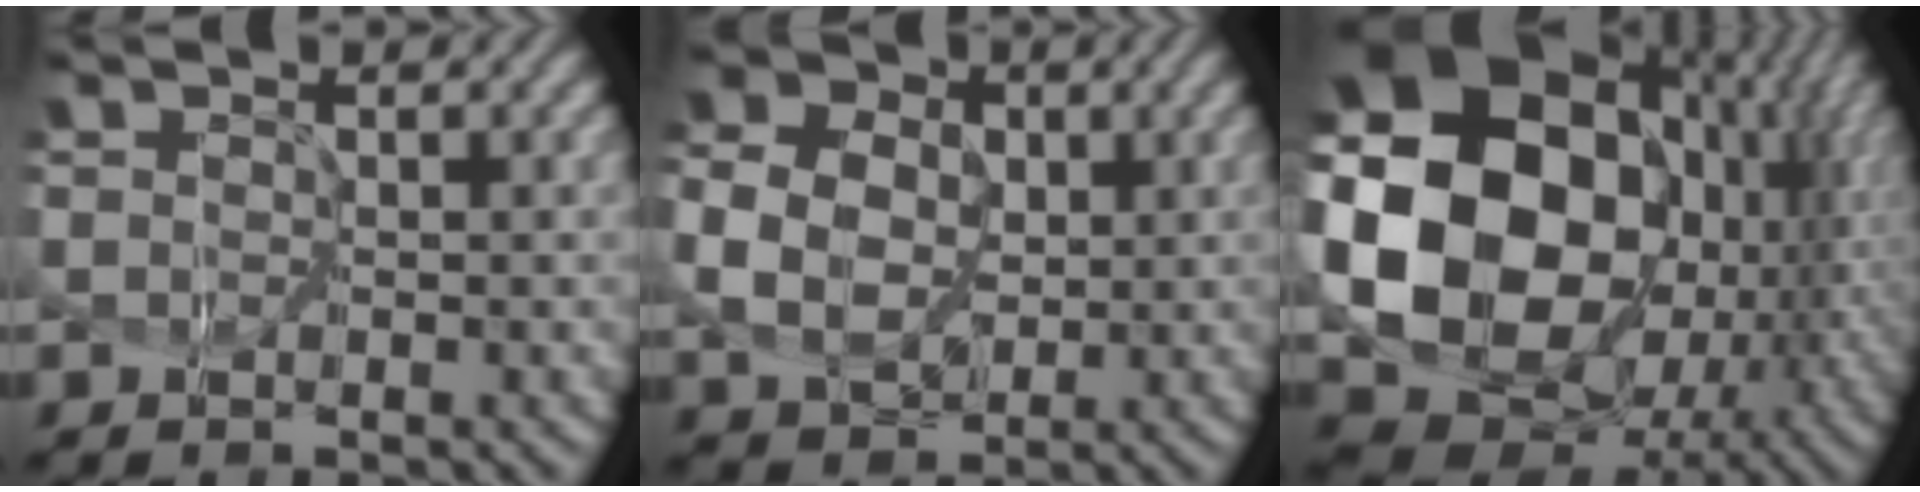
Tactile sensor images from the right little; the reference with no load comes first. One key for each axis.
{"total": 5.6, "fx": 0.2, "fy": 4.5, "fz": 3.4, "tx": -0.108, "ty": -0.001, "tz": 0.017}
{"total": 20.6, "fx": 1.3, "fy": 16.2, "fz": 12.7, "tx": -0.290, "ty": -0.023, "tz": 0.047}